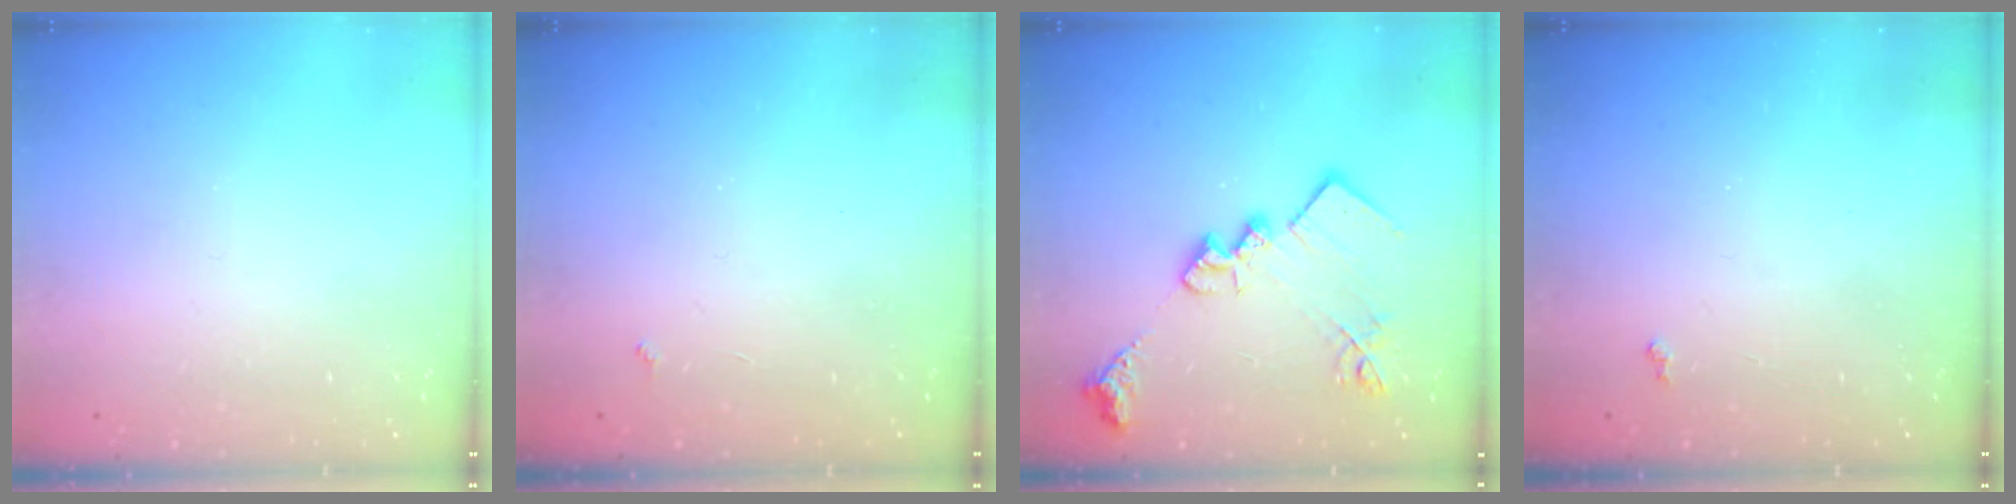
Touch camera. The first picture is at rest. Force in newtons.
{"total": 2.2, "press": 2.2, "slide": 0.4}
{"total": 17.5, "press": 17.5, "slide": 1.1}
{"total": 1.9, "press": 1.8, "slide": 0.5}